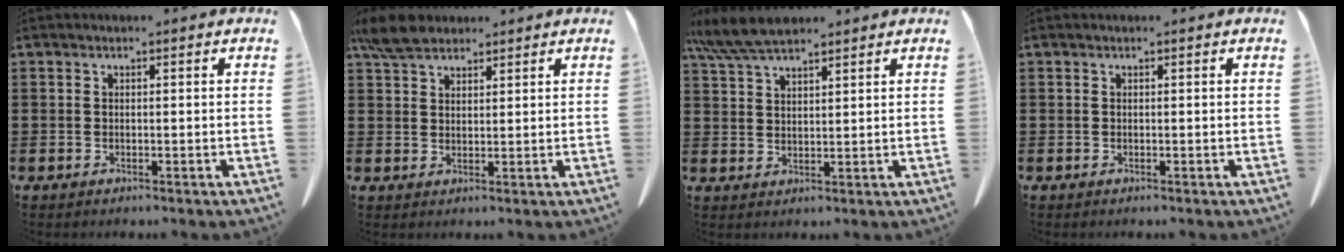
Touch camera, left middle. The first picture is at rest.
{"total": 4.7, "force": [3.9, 2.0, 1.8], "torque": [-0.040, -0.004, 0.074]}
{"total": 6.5, "force": [5.4, 1.3, 3.4], "torque": [-0.080, -0.010, 0.103]}
{"total": 0.0}